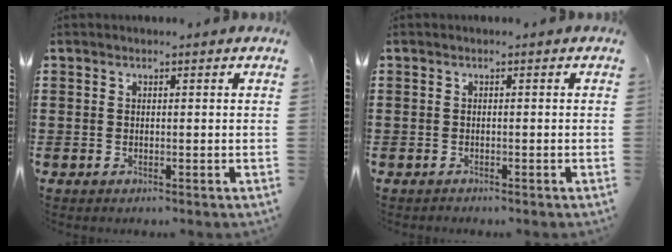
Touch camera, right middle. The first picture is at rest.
{"total": 0.0}